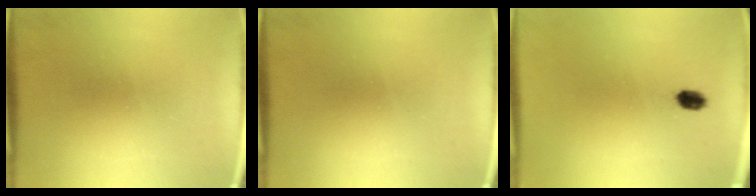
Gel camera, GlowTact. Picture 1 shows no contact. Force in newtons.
{"total": 0.0}
{"total": 2.4}